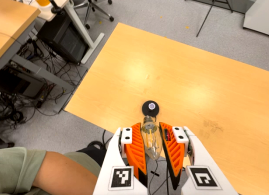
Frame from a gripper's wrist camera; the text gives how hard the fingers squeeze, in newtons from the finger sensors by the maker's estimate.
{"total": 19.8, "left": 21.5, "right": 18.0}